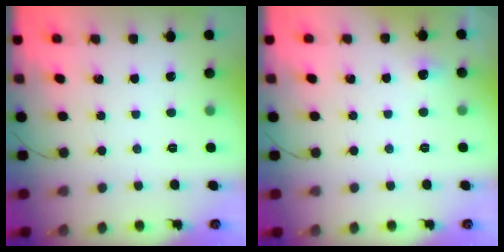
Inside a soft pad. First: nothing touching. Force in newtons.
{"total": 3.7, "press": 3.3, "slide": 1.5}